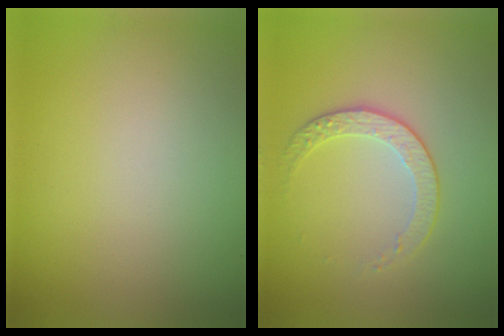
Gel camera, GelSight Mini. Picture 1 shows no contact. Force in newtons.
{"total": 2.2, "press": 1.7, "slide": 1.4}